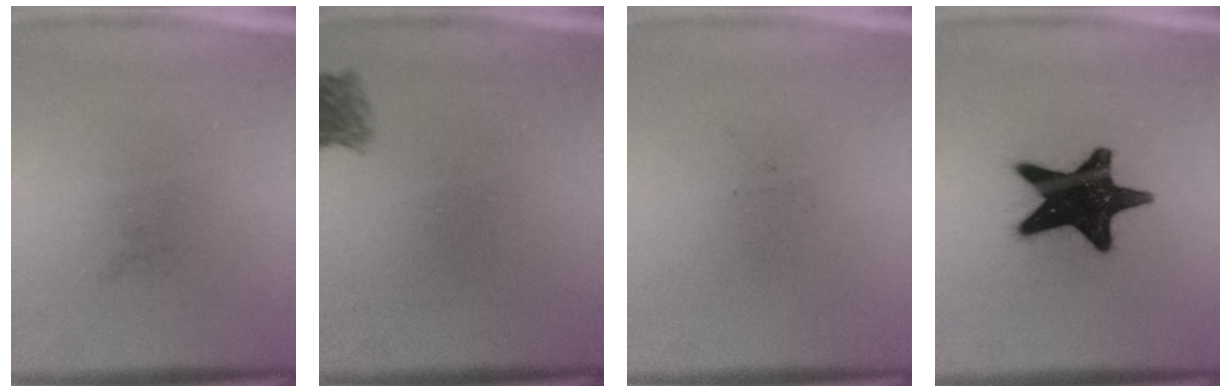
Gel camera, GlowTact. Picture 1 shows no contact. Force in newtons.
{"total": 2.6}
{"total": 0.0}
{"total": 17.9}